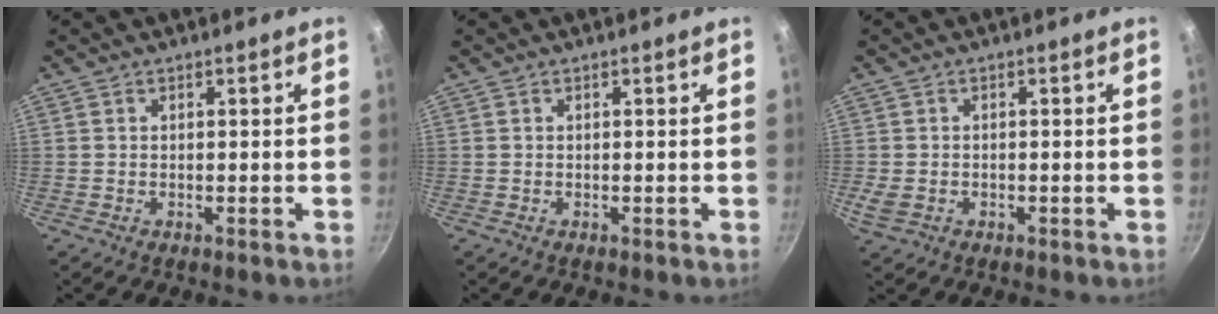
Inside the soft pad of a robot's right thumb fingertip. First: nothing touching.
{"total": 0.0}
{"total": 2.9, "force": [-0.8, 2.1, 1.7], "torque": [-0.039, 0.000, -0.012]}